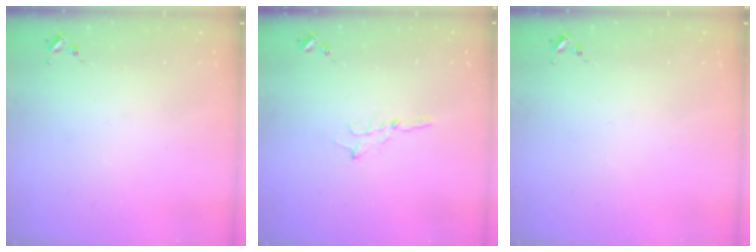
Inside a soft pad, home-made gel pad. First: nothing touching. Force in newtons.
{"total": 2.9, "press": 2.9, "slide": 0.3}
{"total": 0.0}